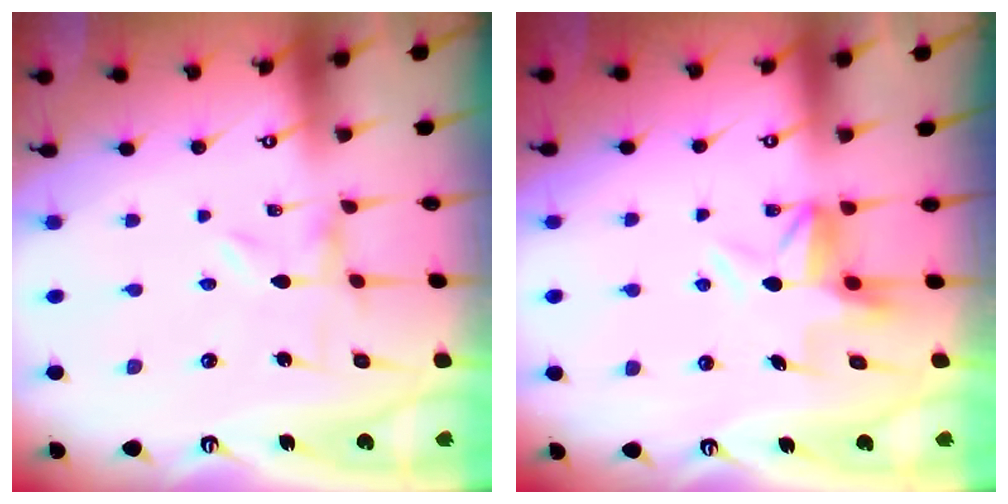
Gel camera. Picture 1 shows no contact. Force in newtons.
{"total": 6.2, "press": 6.2, "slide": 0.4}